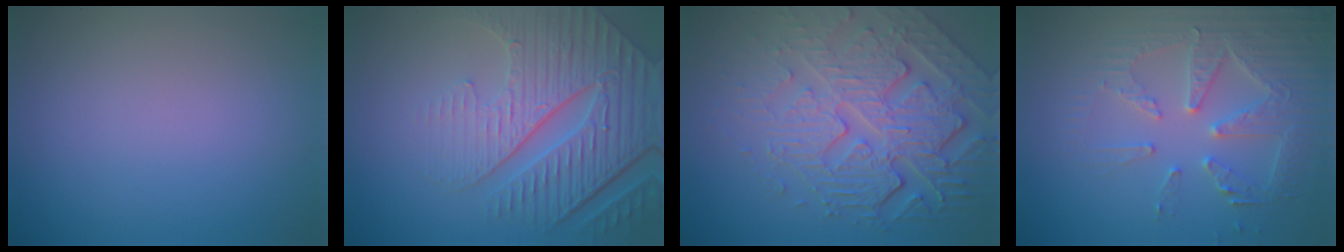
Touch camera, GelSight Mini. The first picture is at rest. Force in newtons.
{"total": 8.4, "press": 5.9, "slide": 5.9}
{"total": 8.3, "press": 5.8, "slide": 6.0}
{"total": 4.5, "press": 4.5, "slide": 0.3}